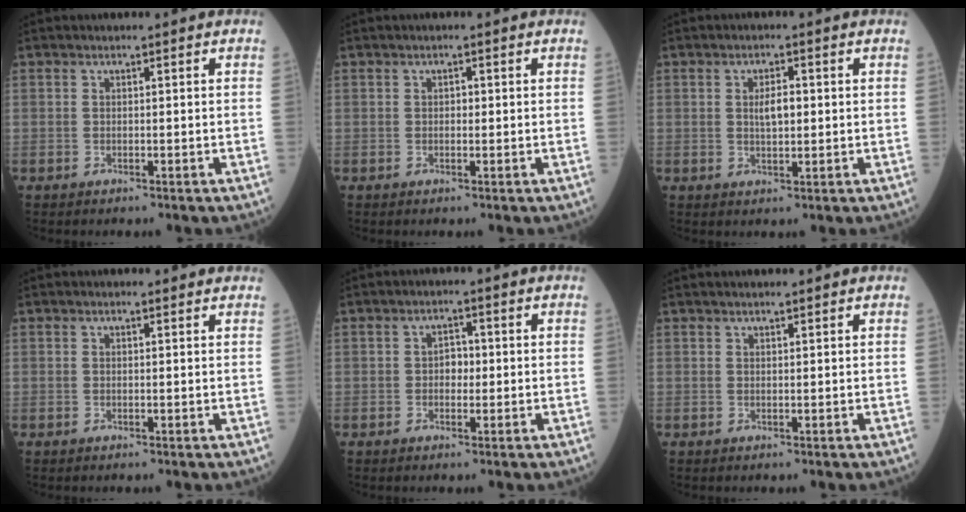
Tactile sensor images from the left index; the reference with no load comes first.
{"total": 0.8, "force": [0.1, 0.7, 0.5], "torque": [-0.010, -0.001, 0.001]}
{"total": 3.1, "force": [0.4, 1.3, 2.8], "torque": [-0.052, 0.001, 0.008]}
{"total": 1.9, "force": [1.7, 0.5, 0.5], "torque": [-0.015, 0.011, 0.020]}
{"total": 2.3, "force": [-0.1, 1.6, 1.7], "torque": [-0.029, 0.006, -0.001]}
{"total": 2.4, "force": [2.1, 0.5, 1.1], "torque": [-0.015, 0.012, 0.032]}